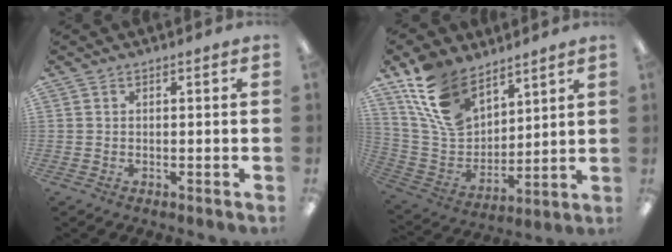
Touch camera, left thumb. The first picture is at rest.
{"total": 16.8, "force": [11.1, 9.7, 7.9], "torque": [-0.185, -0.047, 0.216]}